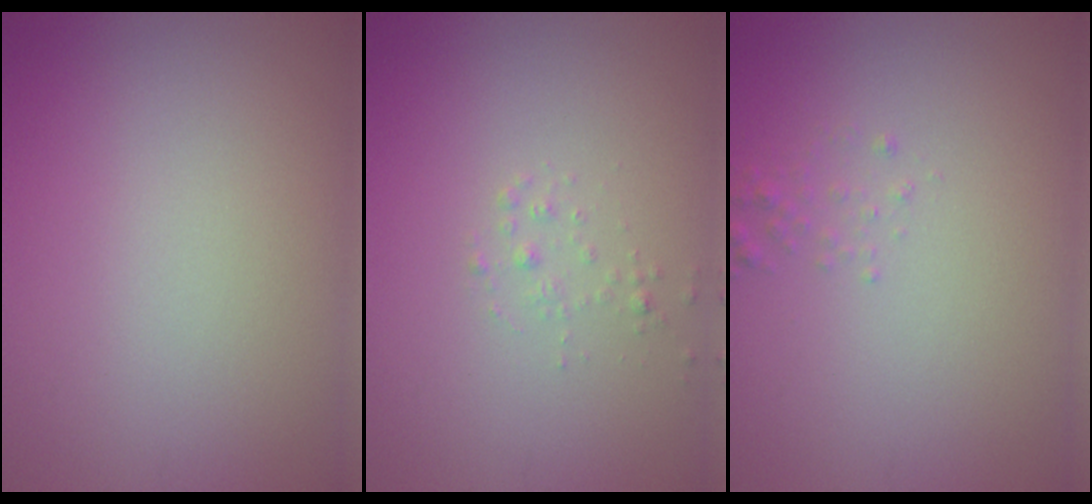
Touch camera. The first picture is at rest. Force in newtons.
{"total": 0.8, "press": 0.8, "slide": 0.0}
{"total": 0.8, "press": 0.8, "slide": 0.1}